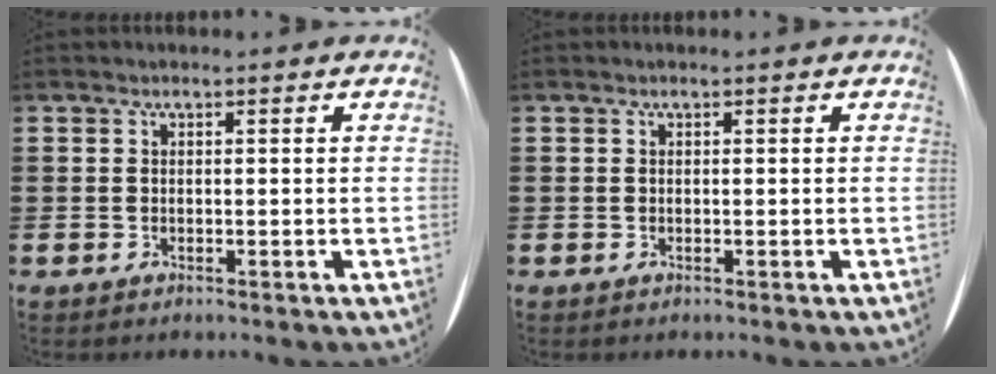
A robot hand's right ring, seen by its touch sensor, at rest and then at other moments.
{"total": 0.0}